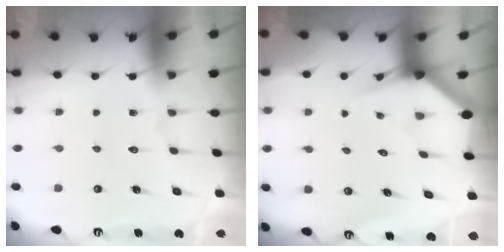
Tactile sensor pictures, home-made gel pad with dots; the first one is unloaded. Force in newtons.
{"total": 2.8, "press": 2.8, "slide": 0.0}